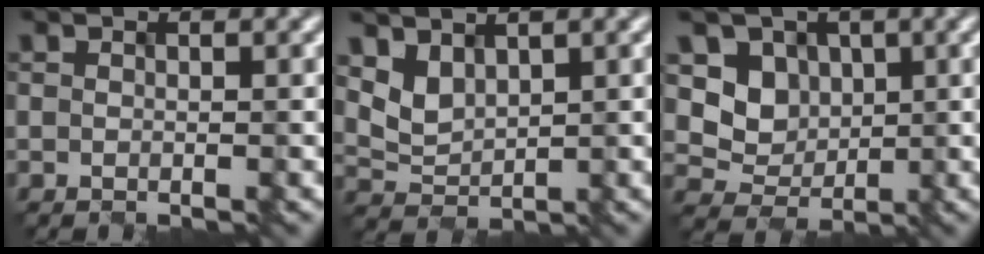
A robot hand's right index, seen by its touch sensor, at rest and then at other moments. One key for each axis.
{"total": 2.4, "fx": 1.6, "fy": 1.4, "fz": 1.2, "tx": -0.032, "ty": -0.003, "tz": 0.037}
{"total": 4.3, "fx": 1.0, "fy": 3.8, "fz": 1.7, "tx": -0.038, "ty": -0.003, "tz": 0.015}